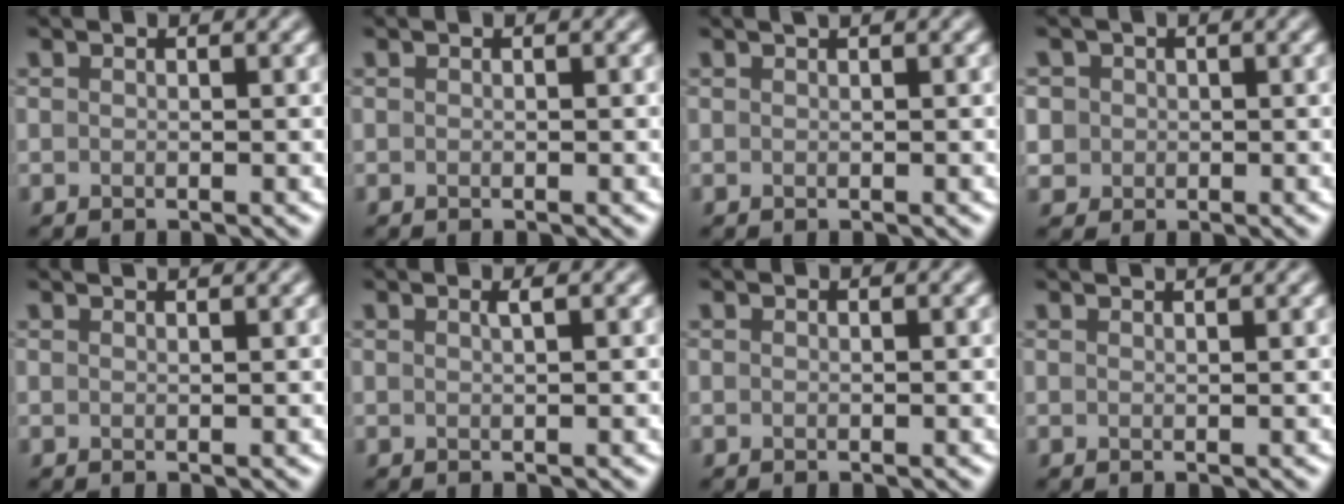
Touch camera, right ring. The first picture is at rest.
{"total": 0.0}
{"total": 0.8, "force": [0.6, 0.2, 0.6], "torque": [-0.004, 0.003, 0.006]}
{"total": 2.6, "force": [0.6, 2.4, 0.7], "torque": [-0.007, 0.010, 0.014]}
{"total": 1.6, "force": [1.4, 0.5, 0.7], "torque": [-0.002, 0.002, 0.002]}
{"total": 0.9, "force": [0.4, 0.3, 0.8], "torque": [-0.006, 0.003, 0.005]}
{"total": 0.0}
{"total": 2.0, "force": [1.6, 0.8, 1.0], "torque": [0.000, 0.005, -0.001]}